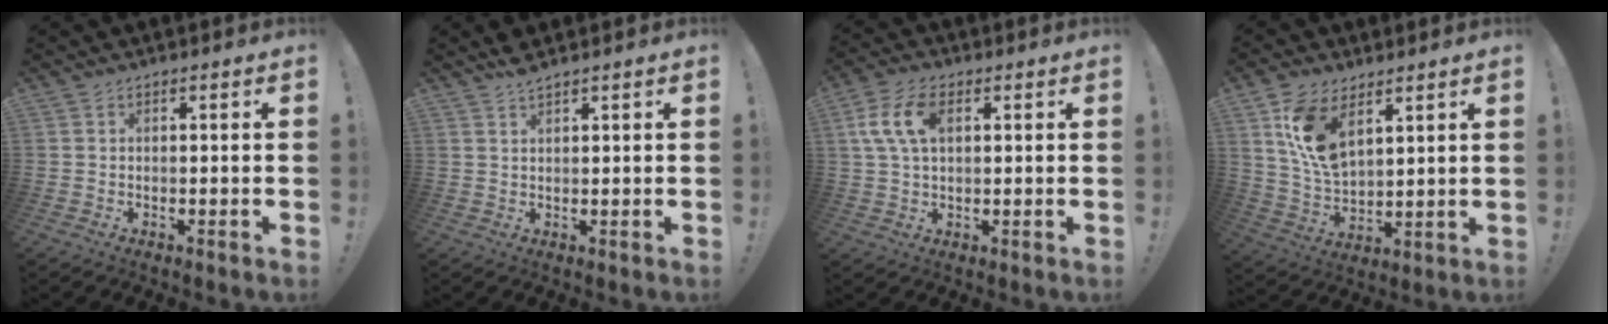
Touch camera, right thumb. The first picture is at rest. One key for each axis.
{"total": 2.7, "fx": 2.4, "fy": 0.5, "fz": 1.3, "tx": -0.012, "ty": -0.018, "tz": 0.039}
{"total": 10.1, "fx": 2.8, "fy": 5.9, "fz": 7.6, "tx": -0.142, "ty": 0.006, "tz": 0.052}
{"total": 12.4, "fx": 6.8, "fy": 7.0, "fz": 7.7, "tx": -0.147, "ty": -0.021, "tz": 0.131}